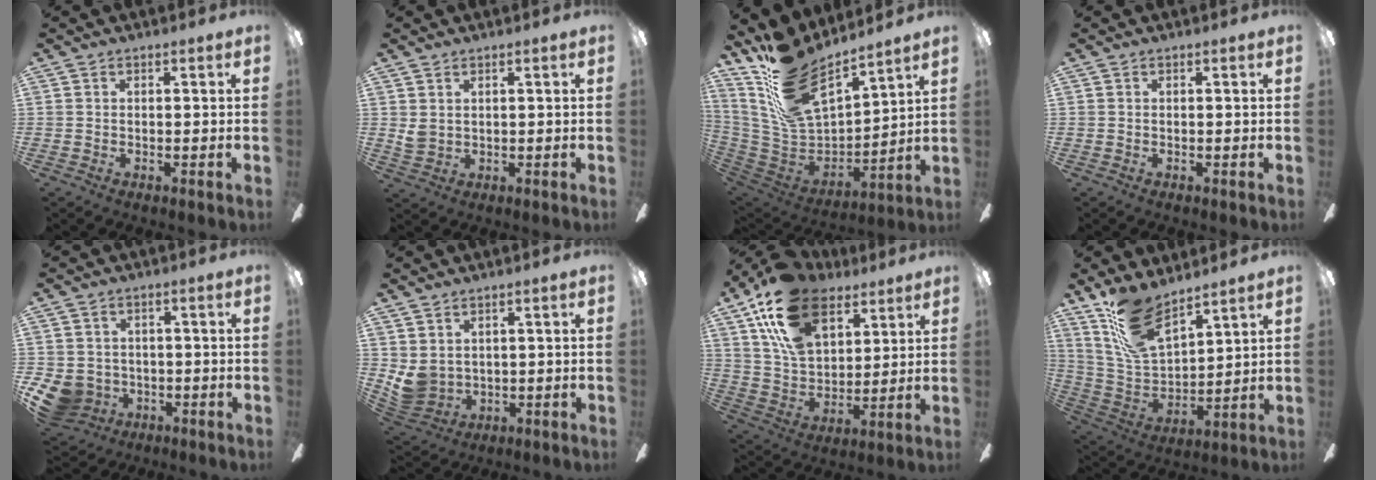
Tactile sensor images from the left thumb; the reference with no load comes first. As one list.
[{"total": 2.7, "force": [1.5, 1.8, 1.4], "torque": [-0.032, 0.000, 0.028]}, {"total": 19.9, "force": [14.9, 8.1, 10.3], "torque": [-0.219, -0.109, 0.271]}, {"total": 0.0}, {"total": 7.5, "force": [-2.2, 6.7, 2.7], "torque": [-0.082, 0.010, -0.039]}, {"total": 5.6, "force": [2.3, 4.6, 2.2], "torque": [-0.073, -0.015, 0.046]}, {"total": 19.5, "force": [10.9, 11.6, 11.2], "torque": [-0.209, -0.034, 0.198]}, {"total": 16.3, "force": [11.7, 7.1, 8.8], "torque": [-0.195, -0.055, 0.220]}]